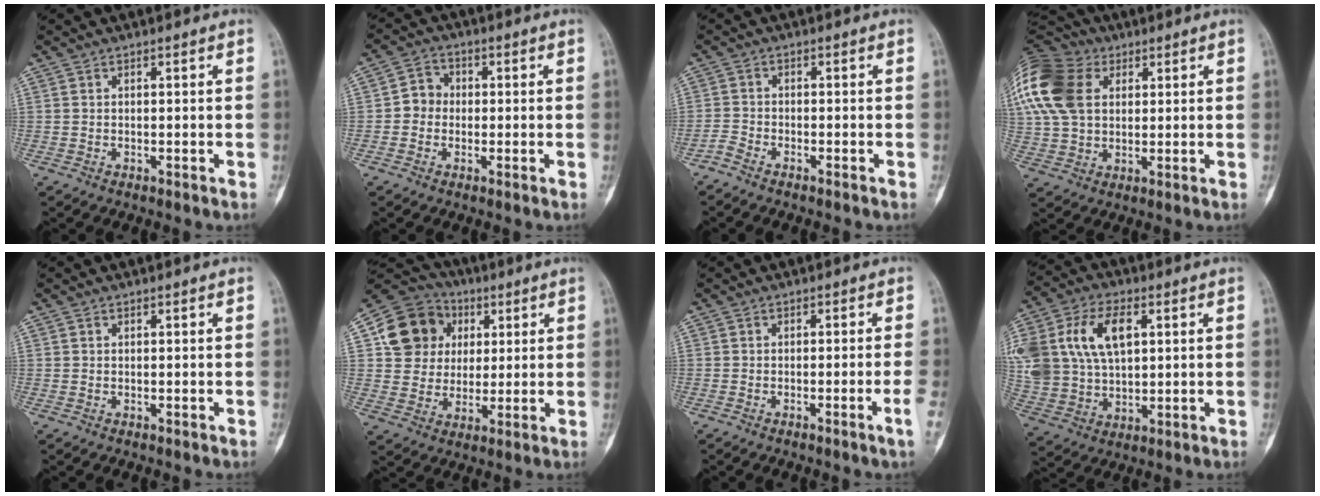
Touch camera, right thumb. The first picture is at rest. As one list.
[{"total": 4.3, "force": [-0.5, 3.9, 1.7], "torque": [-0.001, 0.013, -0.020]}, {"total": 2.1, "force": [-2.0, 0.2, 0.8], "torque": [-0.019, 0.007, -0.045]}, {"total": 21.0, "force": [6.6, 14.9, 13.2], "torque": [-0.297, 0.031, 0.123]}, {"total": 0.0}, {"total": 13.8, "force": [3.9, 12.3, 5.1], "torque": [-0.062, 0.009, 0.067]}, {"total": 2.6, "force": [-1.2, -0.8, 2.1], "torque": [-0.043, 0.005, -0.020]}, {"total": 21.1, "force": [6.0, 13.8, 14.8], "torque": [-0.331, 0.018, 0.119]}]